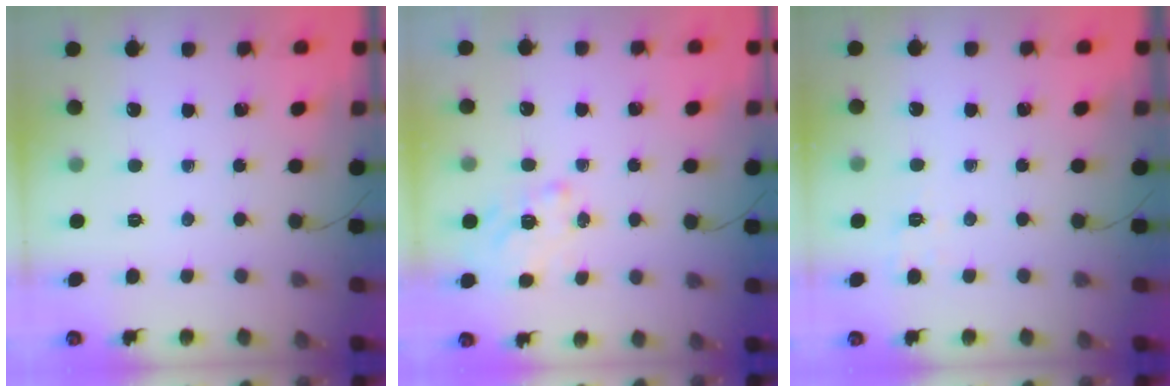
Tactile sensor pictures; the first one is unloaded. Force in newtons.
{"total": 1.4, "press": 1.2, "slide": 0.8}
{"total": 2.5, "press": 1.8, "slide": 1.7}